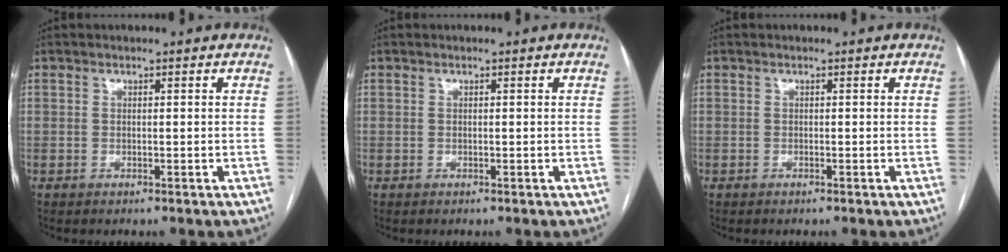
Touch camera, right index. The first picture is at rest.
{"total": 0.0}
{"total": 0.0}